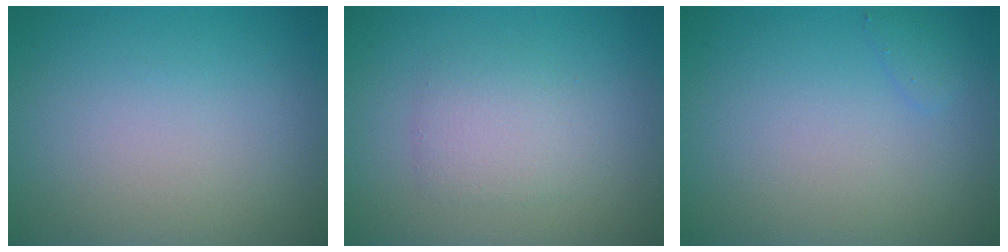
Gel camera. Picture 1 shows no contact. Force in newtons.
{"total": 2.3, "press": 2.3, "slide": 0.1}
{"total": 0.8, "press": 0.8, "slide": 0.1}